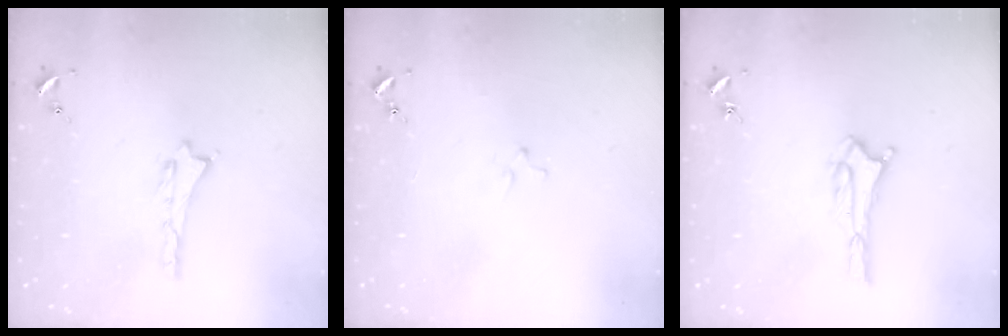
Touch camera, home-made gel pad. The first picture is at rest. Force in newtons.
{"total": 0.8, "press": 0.8, "slide": 0.2}
{"total": 3.3, "press": 3.3, "slide": 0.4}